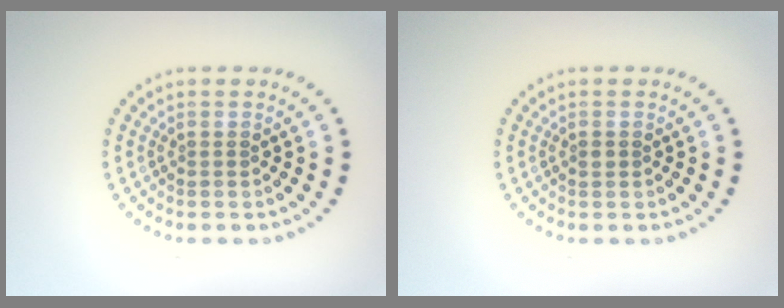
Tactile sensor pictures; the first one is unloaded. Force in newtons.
{"total": 0.6, "press": 0.6, "slide": 0.0}